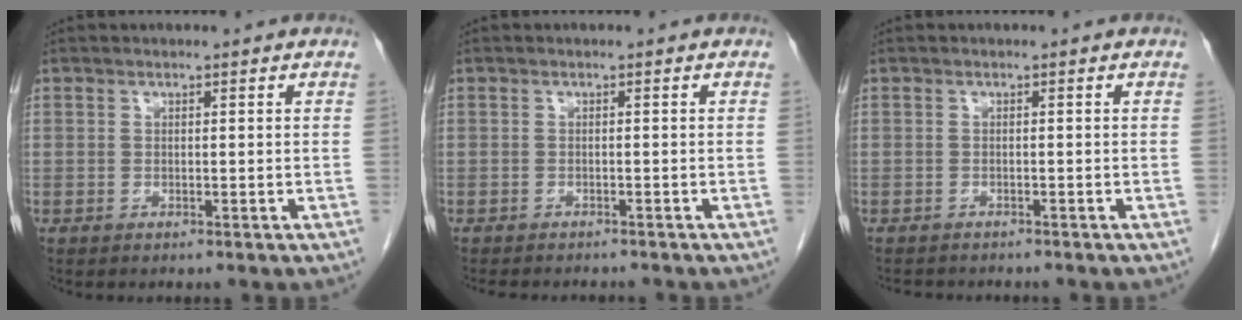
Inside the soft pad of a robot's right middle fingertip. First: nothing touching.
{"total": 6.6, "force": [-6.0, 1.5, 2.3], "torque": [-0.026, -0.003, -0.080]}
{"total": 3.5, "force": [-3.2, 1.0, 0.9], "torque": [-0.011, -0.005, -0.043]}